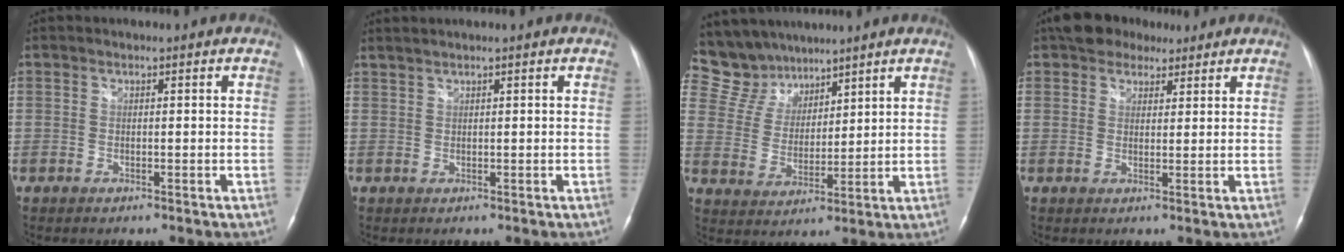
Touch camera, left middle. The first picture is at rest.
{"total": 1.5, "force": [1.3, -0.1, 0.7], "torque": [-0.017, 0.011, 0.030]}
{"total": 8.5, "force": [7.6, 3.8, 0.0], "torque": [-0.012, 0.019, 0.161]}
{"total": 6.1, "force": [4.6, 3.5, 2.0], "torque": [-0.030, 0.023, 0.079]}